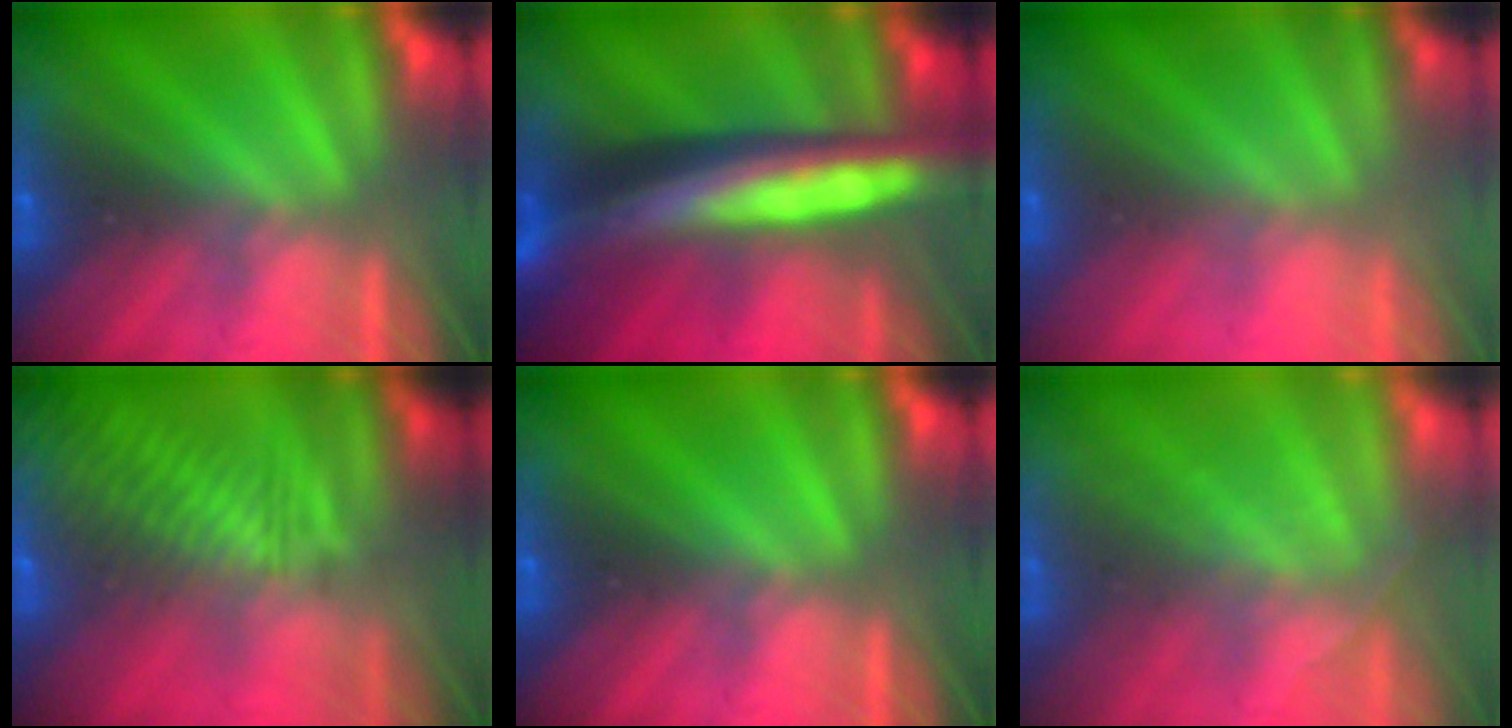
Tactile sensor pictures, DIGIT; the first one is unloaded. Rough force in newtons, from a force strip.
{"total": 7.3}
{"total": 2.6}
{"total": 7.7}
{"total": 0.0}
{"total": 1.7}